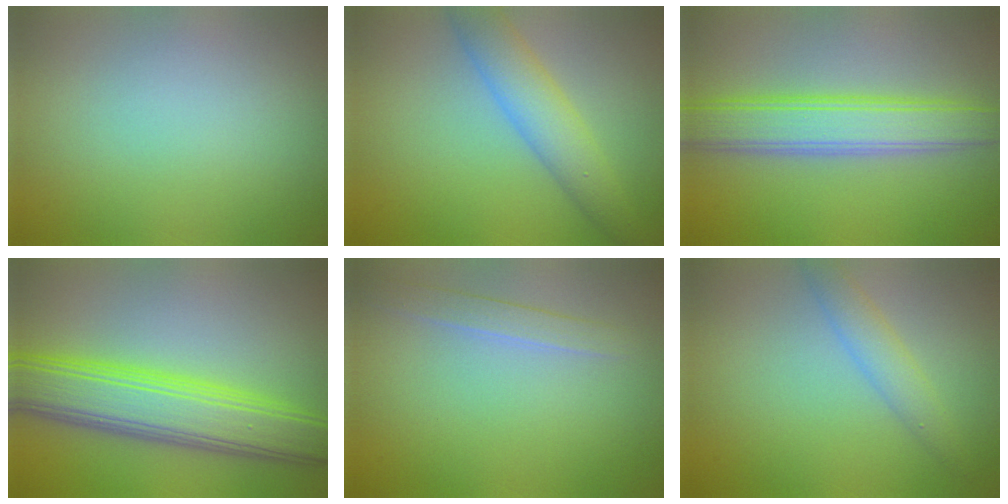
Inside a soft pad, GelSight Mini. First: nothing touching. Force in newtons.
{"total": 4.4, "press": 4.4, "slide": 0.1}
{"total": 5.4, "press": 5.4, "slide": 0.2}
{"total": 8.0, "press": 8.0, "slide": 0.0}
{"total": 1.6, "press": 1.6, "slide": 0.2}
{"total": 2.3, "press": 2.3, "slide": 0.0}